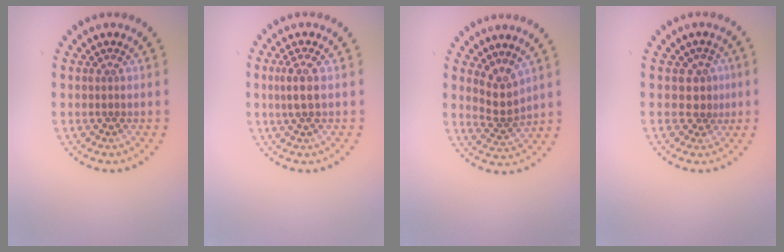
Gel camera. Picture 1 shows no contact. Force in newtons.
{"total": 2.1, "press": 1.6, "slide": 1.3}
{"total": 2.6, "press": 1.8, "slide": 1.9}
{"total": 1.8, "press": 1.5, "slide": 1.0}